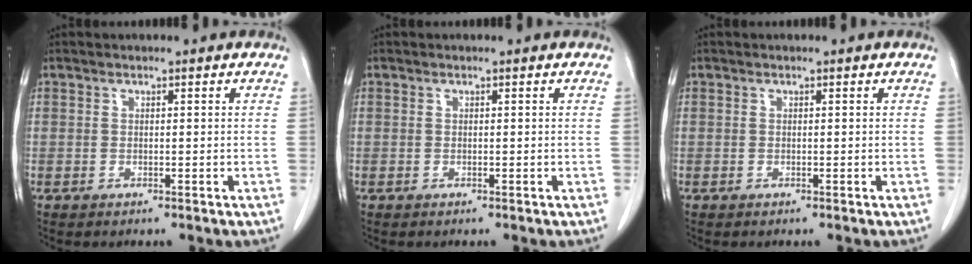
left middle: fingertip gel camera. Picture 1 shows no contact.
{"total": 0.0}
{"total": 0.0}